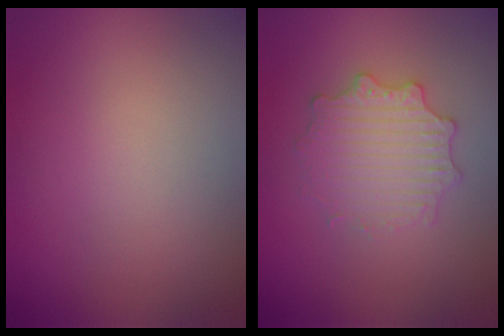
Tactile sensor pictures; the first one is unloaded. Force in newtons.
{"total": 3.0, "press": 2.9, "slide": 0.4}